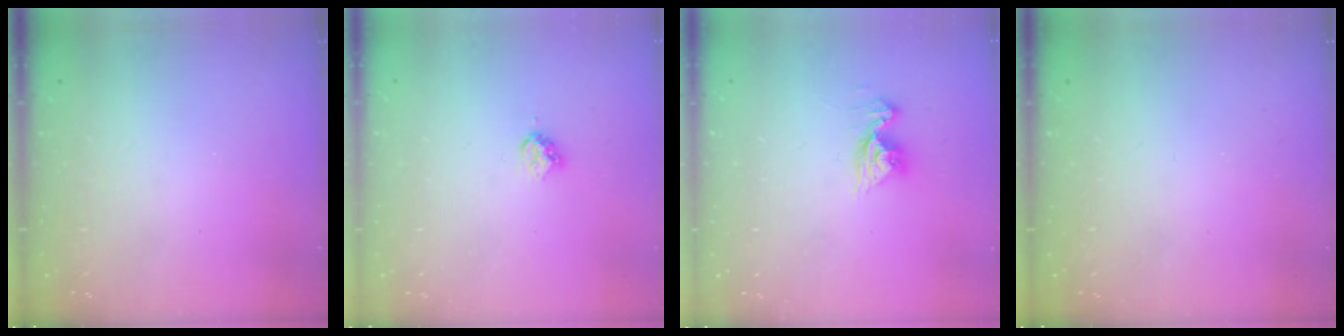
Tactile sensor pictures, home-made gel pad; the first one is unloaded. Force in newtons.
{"total": 3.2, "press": 3.2, "slide": 0.4}
{"total": 9.6, "press": 9.6, "slide": 1.0}
{"total": 0.0}